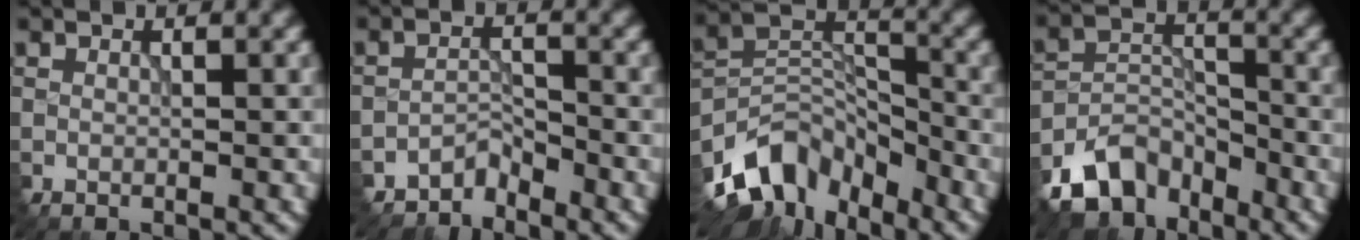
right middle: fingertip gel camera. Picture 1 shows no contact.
{"total": 2.2, "force": [-2.1, 0.3, -0.3], "torque": [0.006, 0.010, -0.044]}
{"total": 8.7, "force": [-6.6, 4.6, 3.5], "torque": [-0.055, -0.006, -0.139]}
{"total": 6.9, "force": [-5.4, 3.6, 2.3], "torque": [-0.040, -0.005, -0.107]}